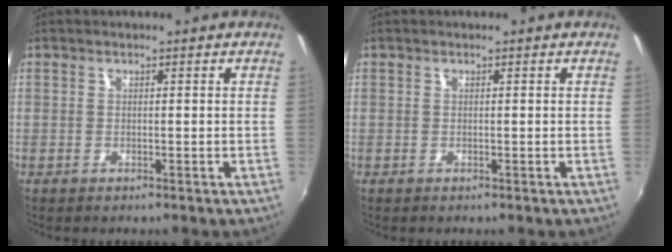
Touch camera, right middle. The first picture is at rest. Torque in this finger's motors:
{"motor_torque": [-0.92, -0.62, -0.01, 0.00]}